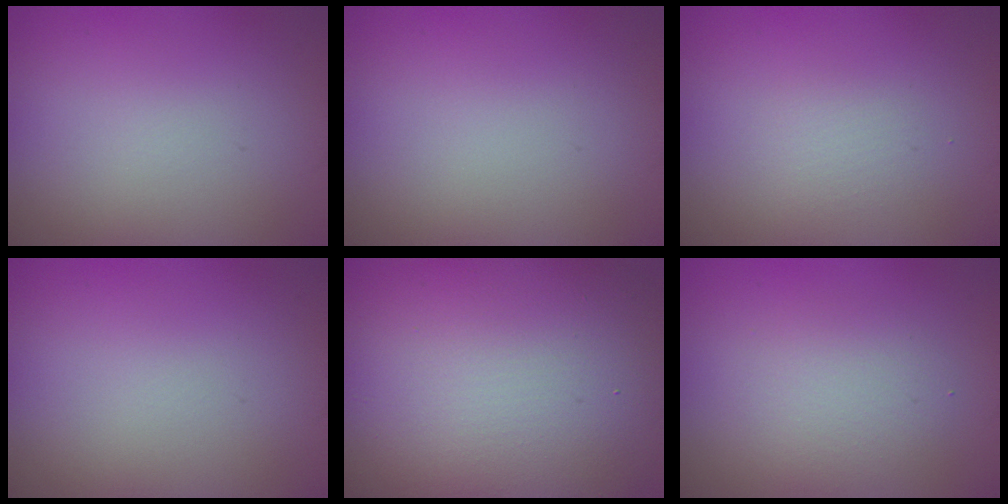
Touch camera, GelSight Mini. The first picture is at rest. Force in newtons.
{"total": 0.0}
{"total": 0.9, "press": 0.9, "slide": 0.0}
{"total": 0.0}
{"total": 18.1, "press": 18.1, "slide": 1.0}
{"total": 2.7, "press": 2.7, "slide": 0.2}